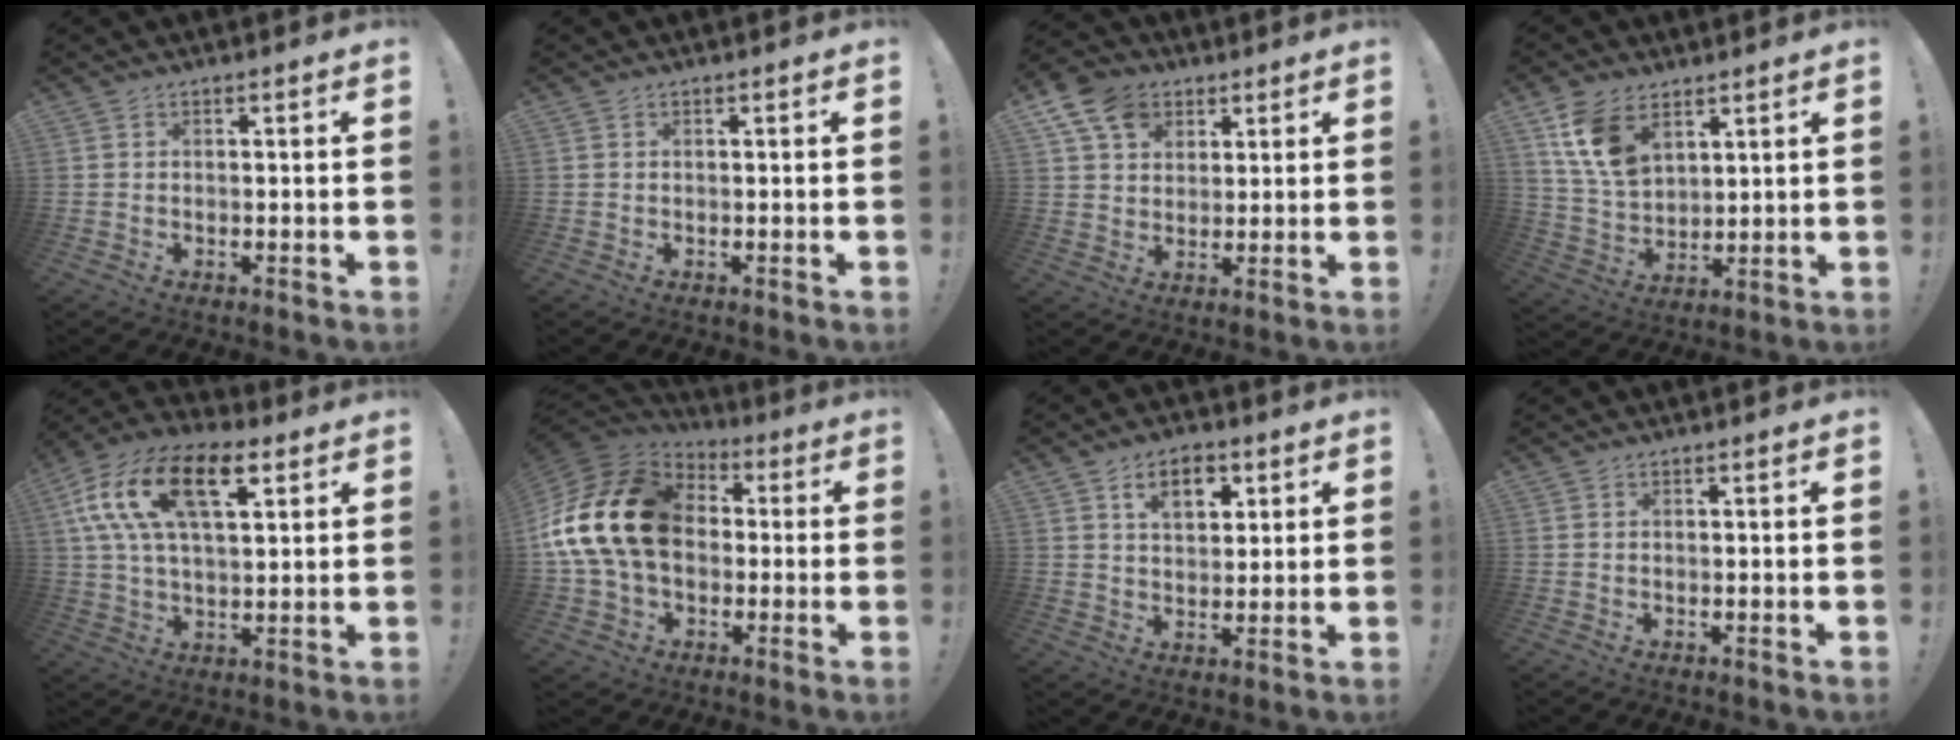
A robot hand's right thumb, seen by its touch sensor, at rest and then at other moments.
{"total": 0.0}
{"total": 11.7, "force": [5.4, 8.8, 5.4], "torque": [-0.090, -0.014, 0.108]}
{"total": 12.1, "force": [7.1, 7.3, 6.5], "torque": [-0.137, -0.025, 0.142]}
{"total": 19.0, "force": [7.6, 9.8, 14.4], "torque": [-0.261, -0.009, 0.132]}
{"total": 22.7, "force": [2.5, 16.3, 15.6], "torque": [-0.297, 0.009, 0.053]}
{"total": 8.7, "force": [4.2, 5.2, 5.6], "torque": [-0.075, -0.008, 0.074]}
{"total": 0.0}